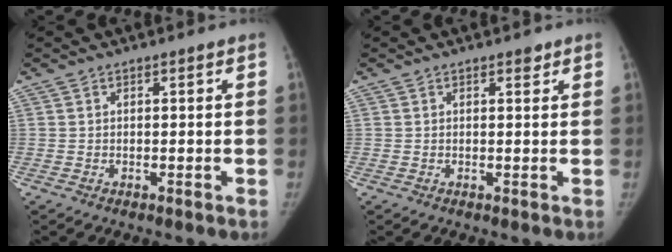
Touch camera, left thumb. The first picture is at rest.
{"total": 1.1, "force": [0.8, 0.5, 0.5], "torque": [0.001, -0.004, 0.008]}